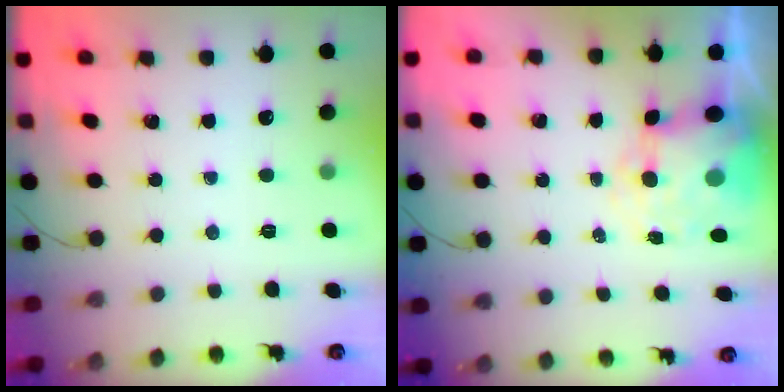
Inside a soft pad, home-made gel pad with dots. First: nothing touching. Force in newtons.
{"total": 8.8, "press": 8.6, "slide": 2.0}